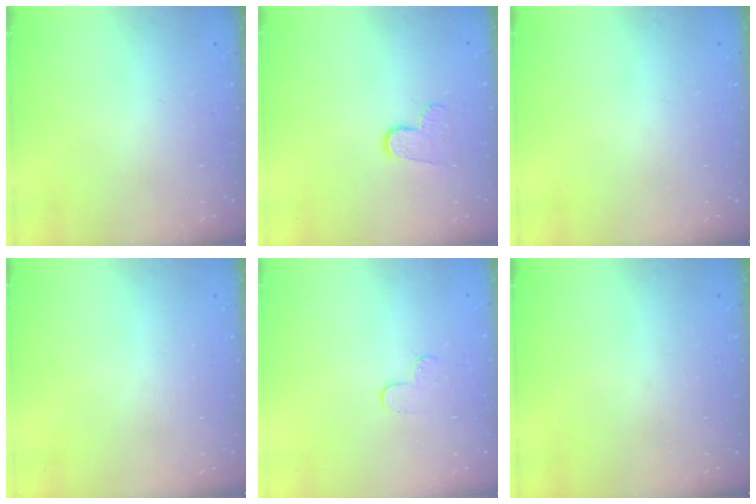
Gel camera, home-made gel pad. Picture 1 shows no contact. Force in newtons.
{"total": 5.9, "press": 5.9, "slide": 0.4}
{"total": 0.0}
{"total": 0.0}
{"total": 4.1, "press": 4.0, "slide": 0.4}
{"total": 0.0}